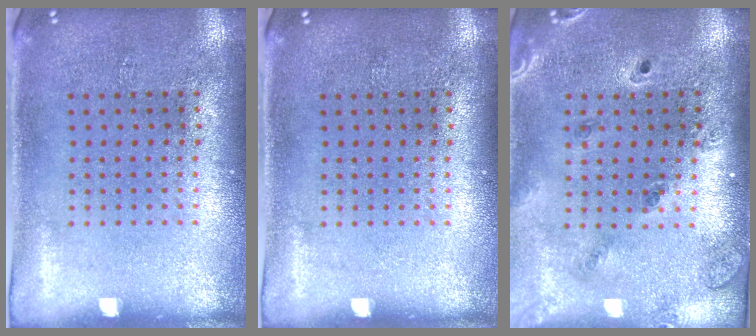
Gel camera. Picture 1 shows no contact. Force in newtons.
{"total": 0.0}
{"total": 1.4, "press": 1.3, "slide": 0.2}